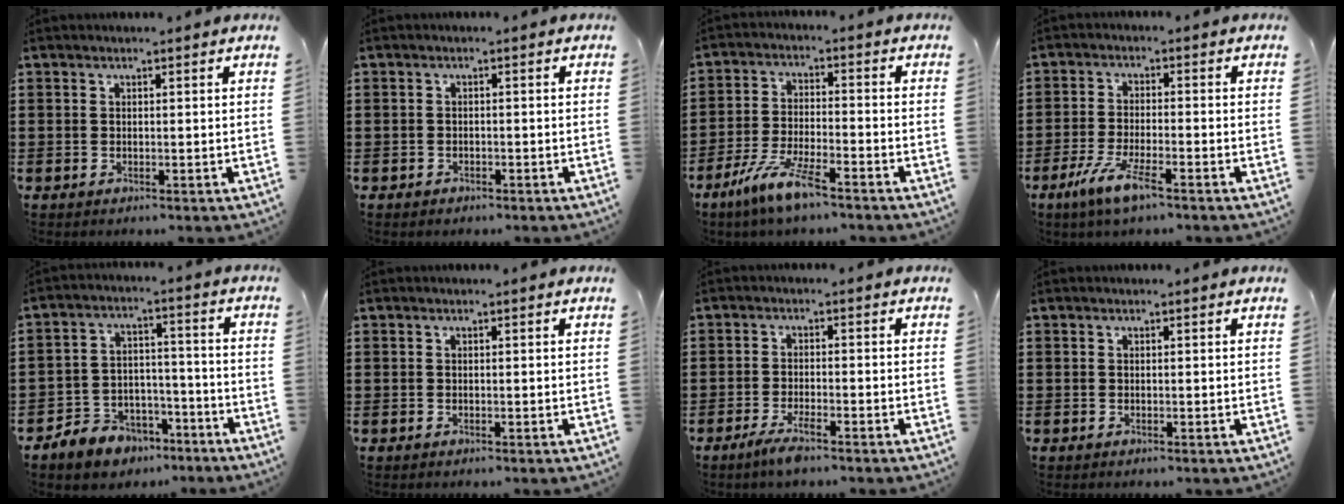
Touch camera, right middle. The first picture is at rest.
{"total": 1.2, "force": [-0.9, 0.7, 0.0], "torque": [-0.002, 0.002, -0.020]}
{"total": 7.8, "force": [-5.8, 1.0, 5.1], "torque": [-0.122, -0.012, -0.113]}
{"total": 6.2, "force": [-3.9, 0.9, 4.7], "torque": [-0.110, -0.017, -0.075]}
{"total": 6.4, "force": [-5.4, 3.3, 0.1], "torque": [-0.015, 0.025, -0.109]}
{"total": 0.0}
{"total": 3.1, "force": [-2.2, 0.3, 2.2], "torque": [-0.050, -0.004, -0.042]}
{"total": 0.0}